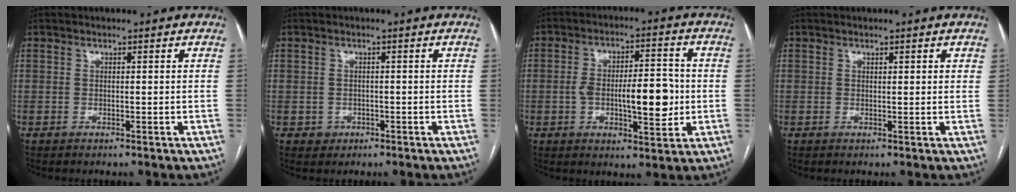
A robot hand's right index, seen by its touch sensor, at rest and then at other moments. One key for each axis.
{"total": 1.7, "fx": -0.6, "fy": 1.6, "fz": 0.2, "tx": 0.001, "ty": 0.007, "tz": -0.004}
{"total": 11.1, "fx": -1.2, "fy": 3.6, "fz": 10.4, "tx": -0.173, "ty": 0.013, "tz": -0.013}
{"total": 1.1, "fx": 0.7, "fy": 0.3, "fz": 0.8, "tx": -0.015, "ty": 0.001, "tz": 0.006}